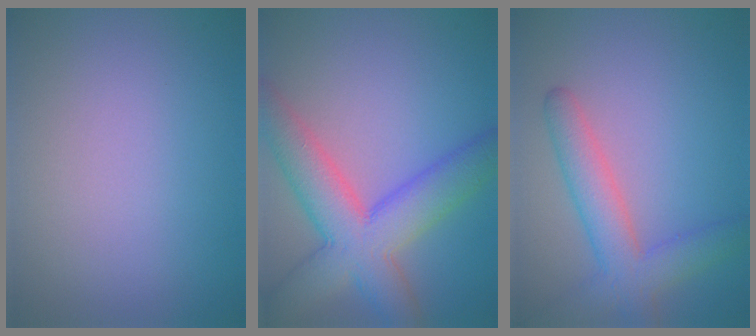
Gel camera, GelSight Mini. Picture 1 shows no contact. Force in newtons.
{"total": 8.5, "press": 8.4, "slide": 0.4}
{"total": 4.7, "press": 4.7, "slide": 0.2}